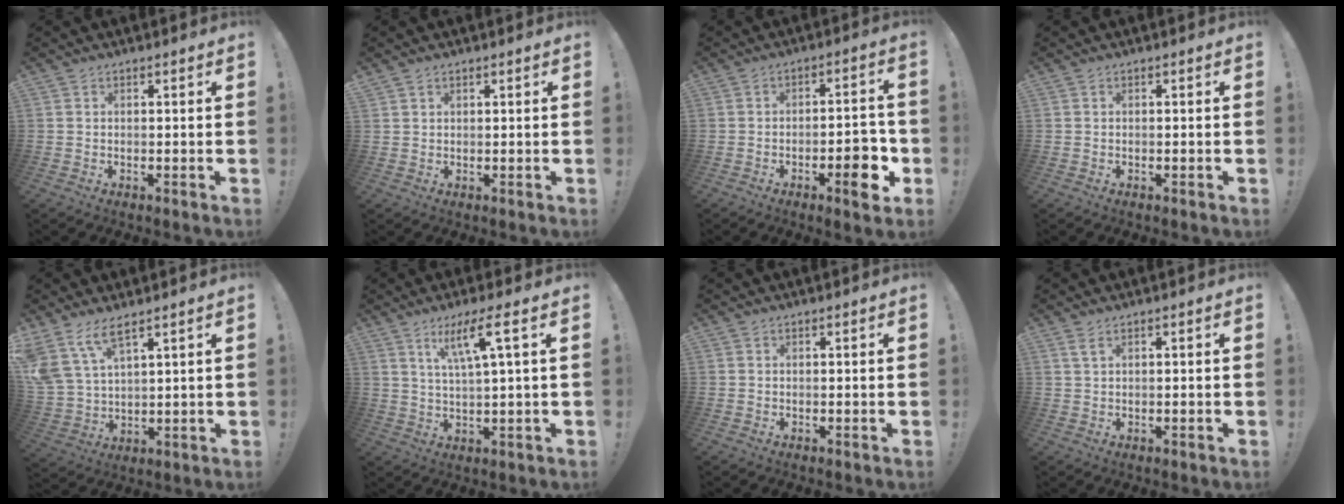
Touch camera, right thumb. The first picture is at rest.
{"total": 1.2, "force": [0.9, 0.8, 0.3], "torque": [0.002, -0.003, 0.016]}
{"total": 9.5, "force": [-3.6, 3.4, 8.1], "torque": [-0.085, 0.011, -0.060]}
{"total": 0.0}
{"total": 9.7, "force": [6.9, 3.6, 5.7], "torque": [-0.126, -0.031, 0.134]}
{"total": 9.2, "force": [4.0, 0.4, 8.3], "torque": [-0.152, -0.003, 0.061]}
{"total": 0.0}
{"total": 2.0, "force": [1.1, 0.3, 1.6], "torque": [-0.034, 0.001, 0.021]}